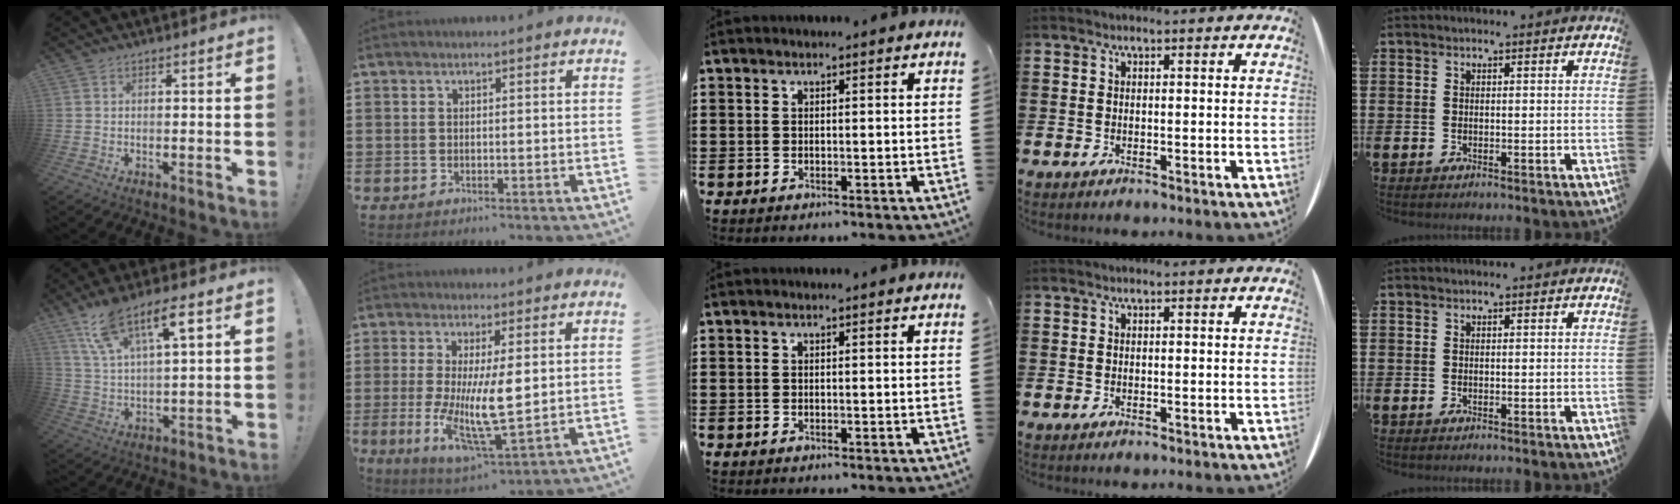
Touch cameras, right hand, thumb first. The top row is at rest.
{"thumb": {"total": 13.5, "force": [8.0, 4.3, 10.0], "torque": [-0.173, -0.026, 0.138]}, "index": {"total": 9.2, "force": [0.0, 3.0, 8.7], "torque": [-0.150, -0.019, 0.001]}}